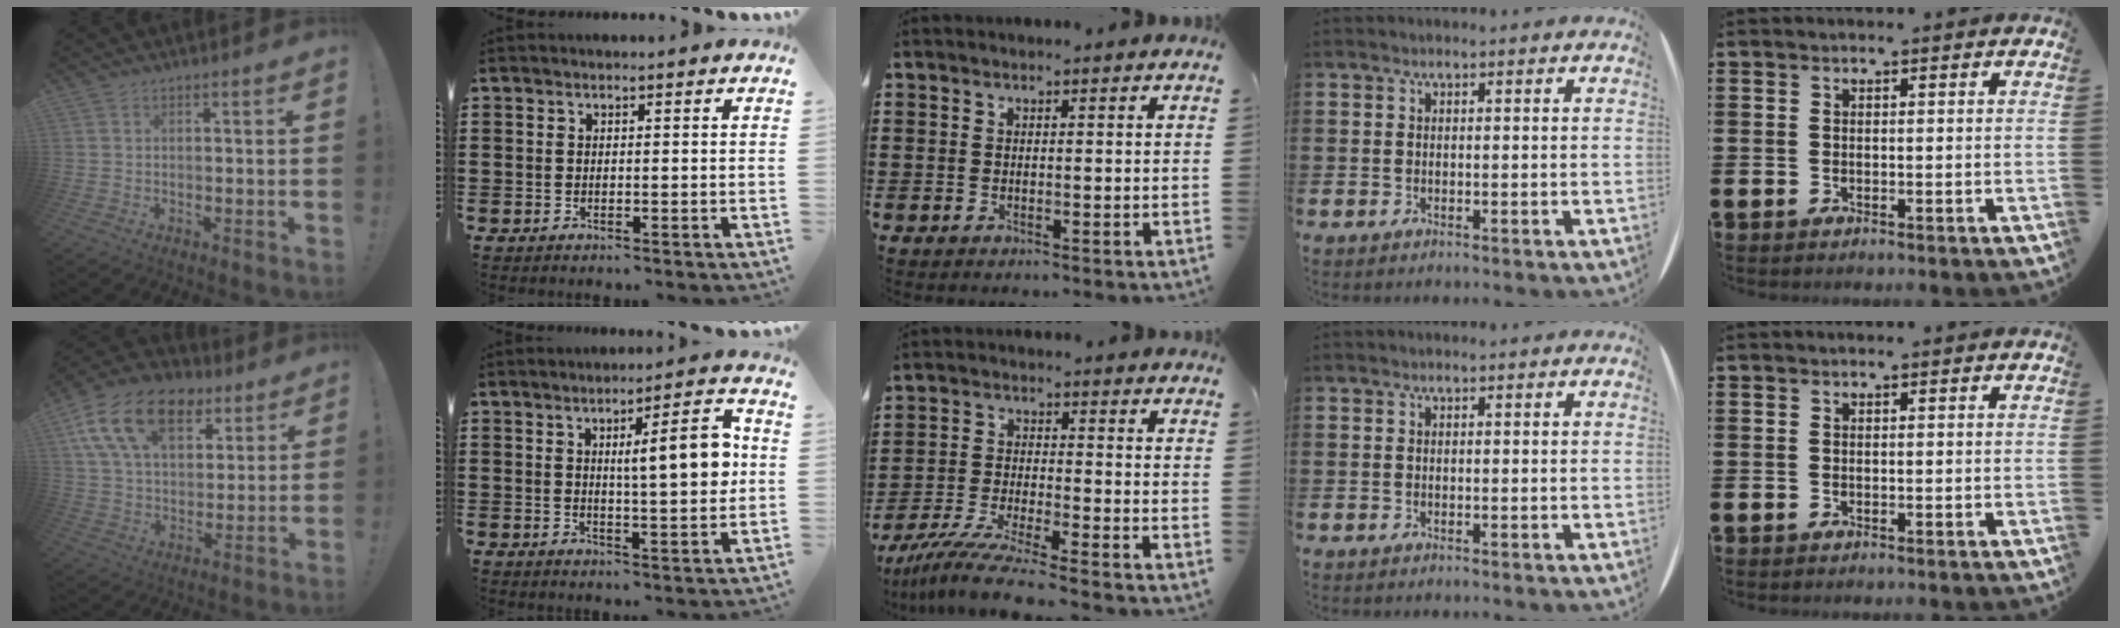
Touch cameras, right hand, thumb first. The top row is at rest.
{"thumb": {"total": 19.8, "force": [9.8, 12.2, 12.1], "torque": [-0.197, -0.040, 0.177]}, "index": {"total": 8.8, "force": [1.8, 1.9, 8.4], "torque": [-0.125, -0.011, 0.020]}, "middle": {"total": 7.1, "force": [-6.3, -0.2, 3.3], "torque": [-0.073, -0.013, -0.121]}}